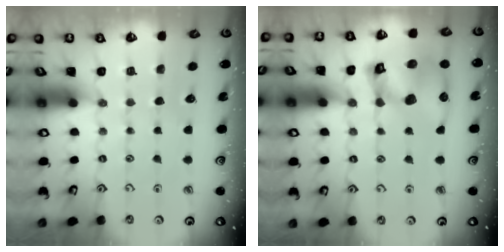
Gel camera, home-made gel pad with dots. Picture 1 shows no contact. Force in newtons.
{"total": 14.8, "press": 14.7, "slide": 2.0}